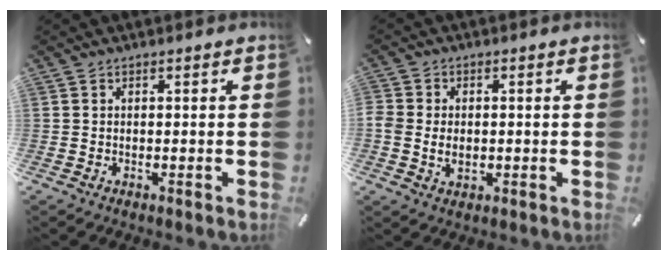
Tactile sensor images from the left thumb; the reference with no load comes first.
{"total": 4.4, "force": [-0.4, 3.5, 2.6], "torque": [-0.064, 0.003, -0.011]}